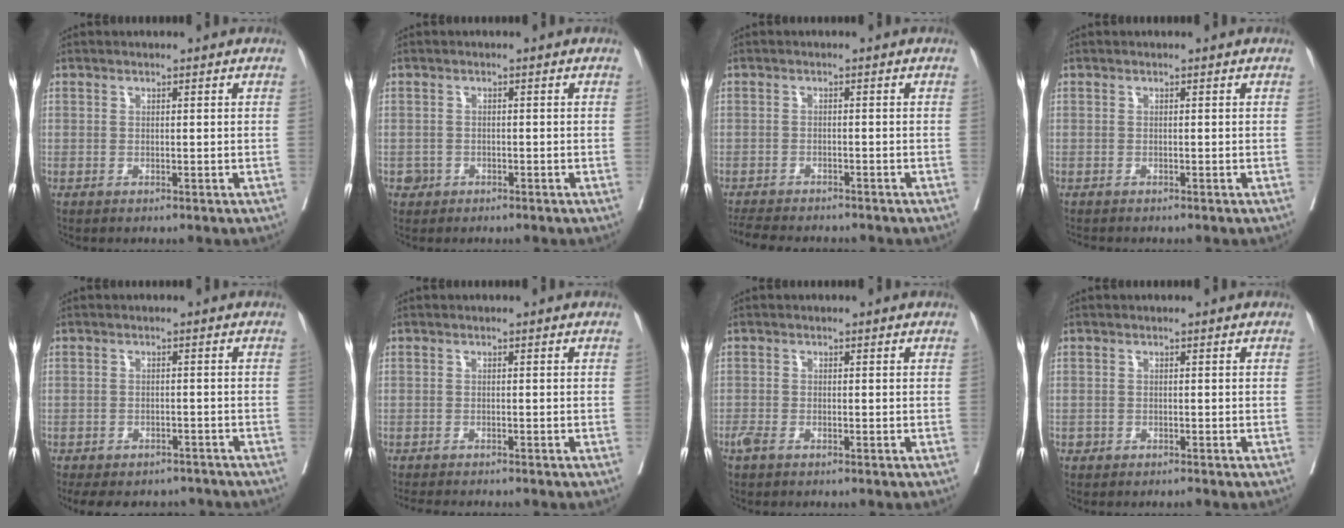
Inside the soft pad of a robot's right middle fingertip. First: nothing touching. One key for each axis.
{"total": 1.5, "fx": -0.8, "fy": 1.3, "fz": 0.0, "tx": 0.000, "ty": 0.006, "tz": -0.013}
{"total": 8.5, "fx": -7.7, "fy": 1.5, "fz": 3.1, "tx": -0.044, "ty": -0.011, "tz": -0.115}
{"total": 0.7, "fx": -0.7, "fy": 0.1, "fz": 0.2, "tx": -0.006, "ty": -0.002, "tz": -0.011}
{"total": 10.0, "fx": -8.7, "fy": 4.3, "fz": 2.5, "tx": -0.038, "ty": 0.005, "tz": -0.106}
{"total": 4.9, "fx": -4.5, "fy": 0.6, "fz": 1.9, "tx": -0.020, "ty": -0.011, "tz": -0.069}
{"total": 1.7, "fx": -1.2, "fy": 0.6, "fz": 1.0, "tx": -0.024, "ty": -0.002, "tz": -0.023}
{"total": 0.5, "fx": -0.5, "fy": 0.2, "fz": 0.1, "tx": -0.001, "ty": 0.000, "tz": -0.011}